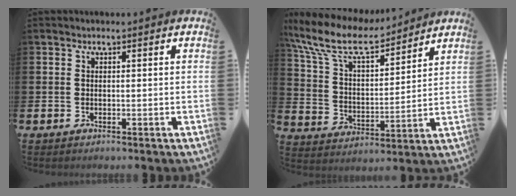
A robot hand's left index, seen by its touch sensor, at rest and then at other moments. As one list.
[{"total": 10.9, "force": [9.4, 3.2, 4.5], "torque": [-0.135, -0.049, 0.168]}]